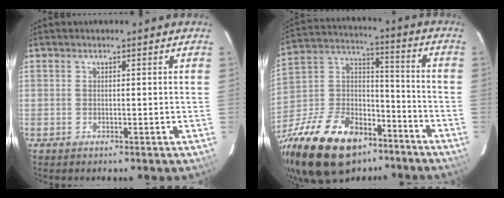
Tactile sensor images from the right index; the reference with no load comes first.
{"total": 28.4, "force": [-18.5, 15.3, 15.2], "torque": [-0.333, 0.013, -0.291]}